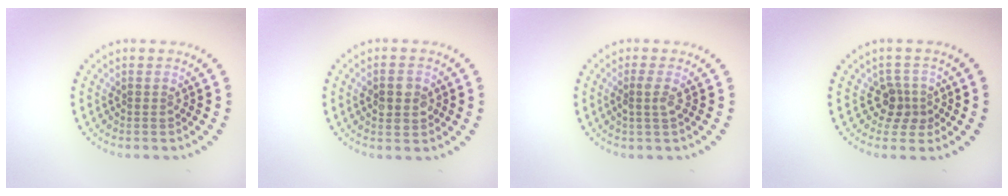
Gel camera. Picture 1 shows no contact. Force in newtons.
{"total": 2.8, "press": 2.8, "slide": 0.2}
{"total": 1.3, "press": 1.0, "slide": 0.8}
{"total": 2.4, "press": 1.8, "slide": 1.6}